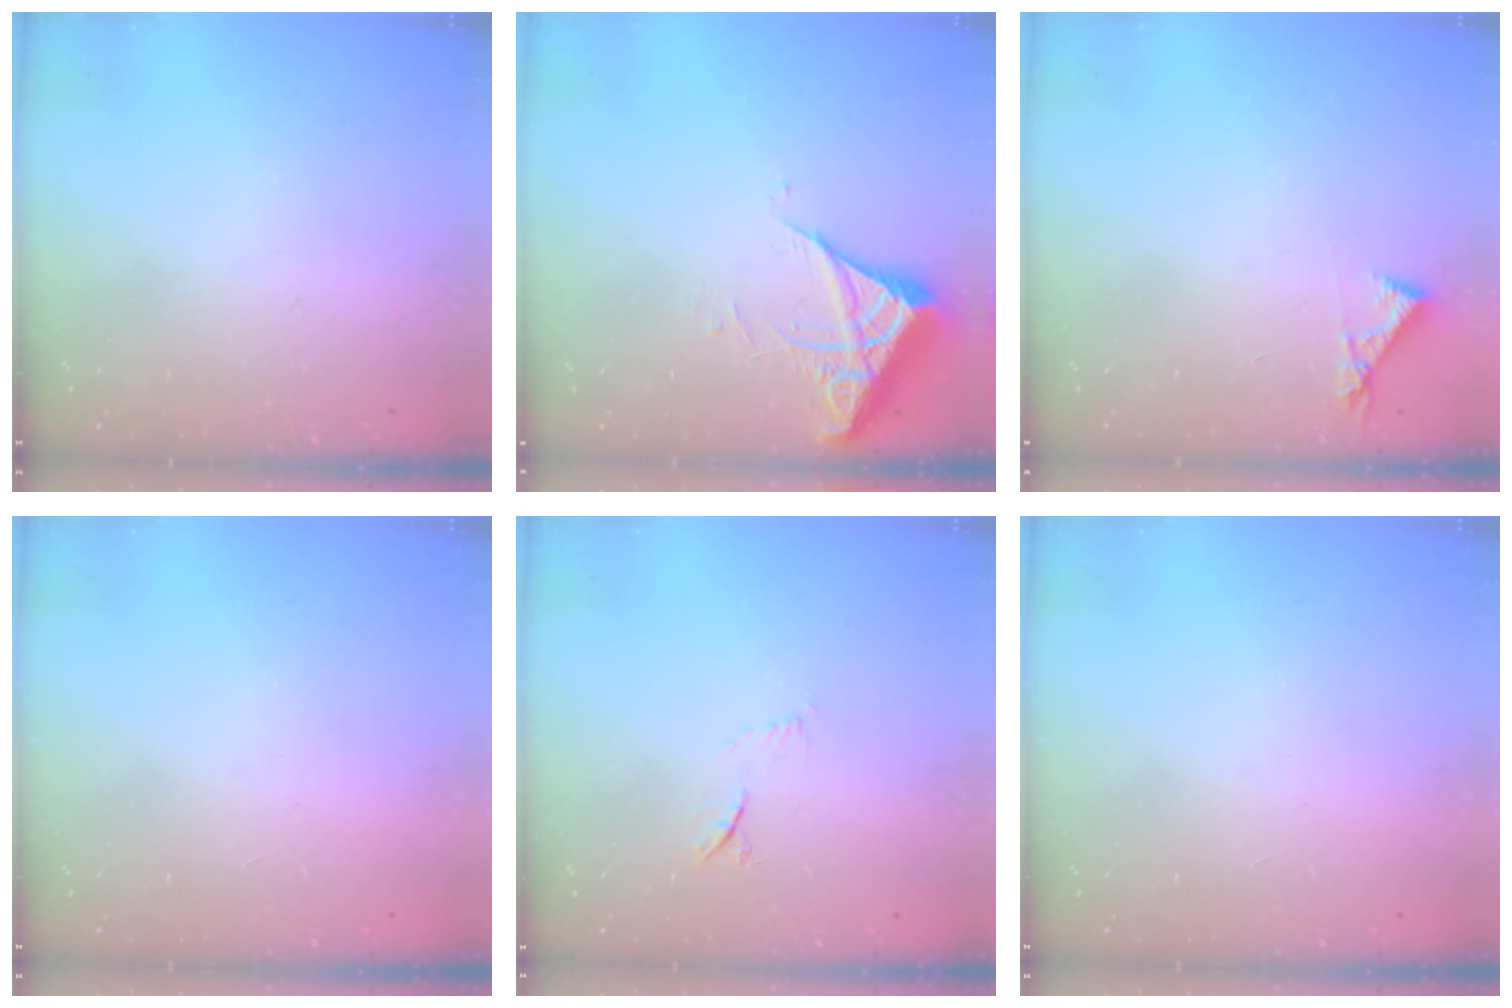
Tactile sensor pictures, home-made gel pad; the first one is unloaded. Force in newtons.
{"total": 5.4, "press": 5.3, "slide": 0.6}
{"total": 4.7, "press": 4.7, "slide": 0.4}
{"total": 1.5, "press": 1.5, "slide": 0.1}
{"total": 4.7, "press": 4.6, "slide": 1.2}
{"total": 1.5, "press": 1.5, "slide": 0.1}